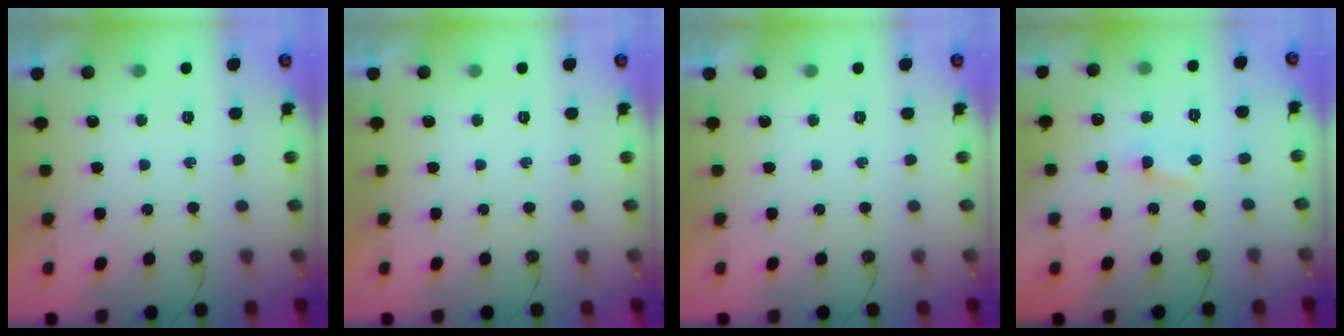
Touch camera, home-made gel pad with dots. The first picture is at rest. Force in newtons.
{"total": 0.0}
{"total": 0.0}
{"total": 1.9, "press": 1.9, "slide": 0.2}